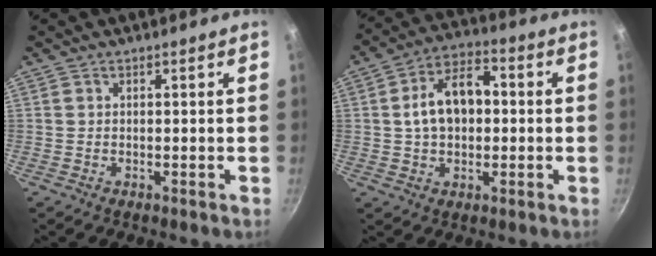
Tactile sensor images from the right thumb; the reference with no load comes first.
{"total": 11.5, "force": [0.8, 7.4, 8.8], "torque": [-0.137, 0.024, 0.008]}